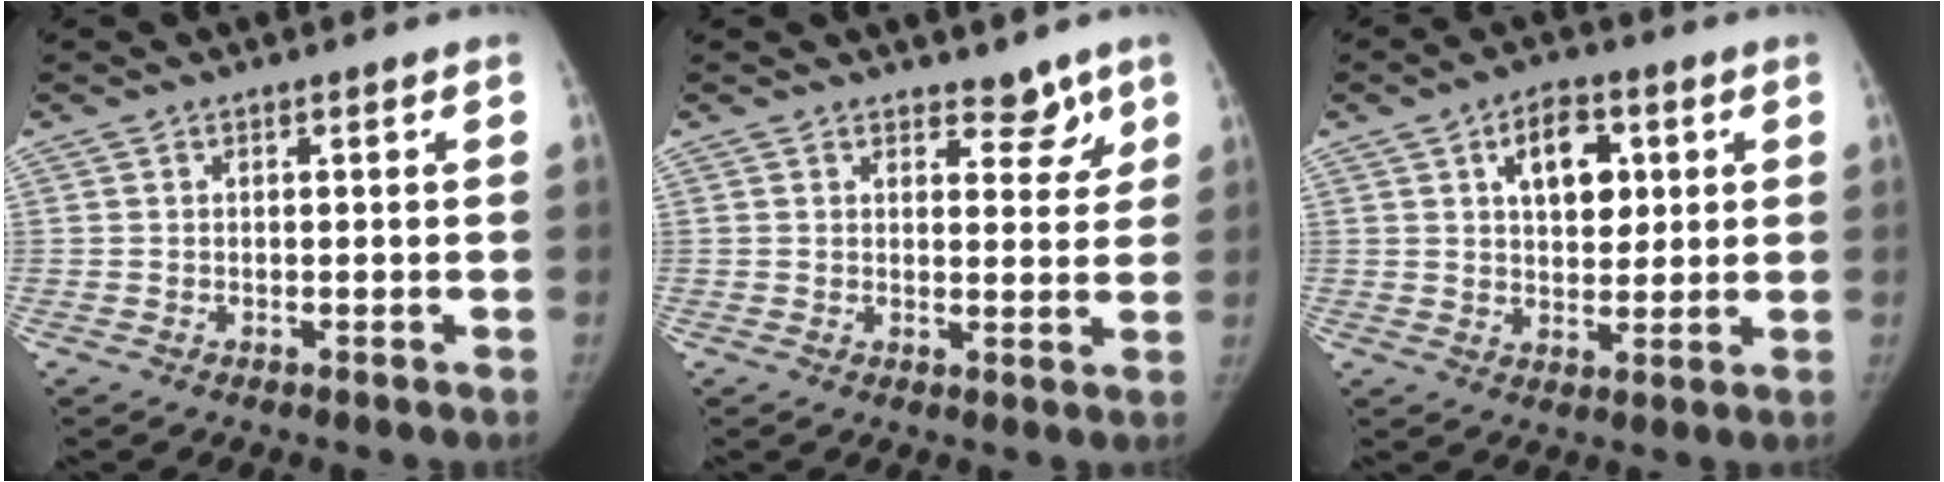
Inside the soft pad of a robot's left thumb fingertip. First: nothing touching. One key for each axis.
{"total": 4.3, "fx": 3.3, "fy": 2.3, "fz": 1.7, "tx": 0.013, "ty": -0.020, "tz": 0.043}
{"total": 9.7, "fx": 3.3, "fy": 6.1, "fz": 6.8, "tx": -0.066, "ty": -0.007, "tz": 0.051}